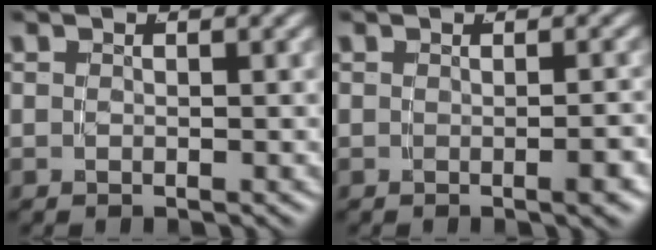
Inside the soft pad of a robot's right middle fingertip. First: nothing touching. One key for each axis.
{"total": 0.9, "fx": -0.4, "fy": 0.0, "fz": 0.7, "tx": -0.010, "ty": 0.009, "tz": -0.013}